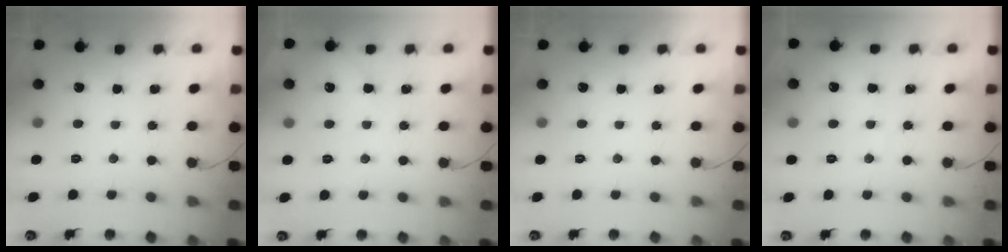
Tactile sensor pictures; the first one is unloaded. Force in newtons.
{"total": 2.2, "press": 2.2, "slide": 0.3}
{"total": 0.0}
{"total": 2.5, "press": 2.5, "slide": 0.3}